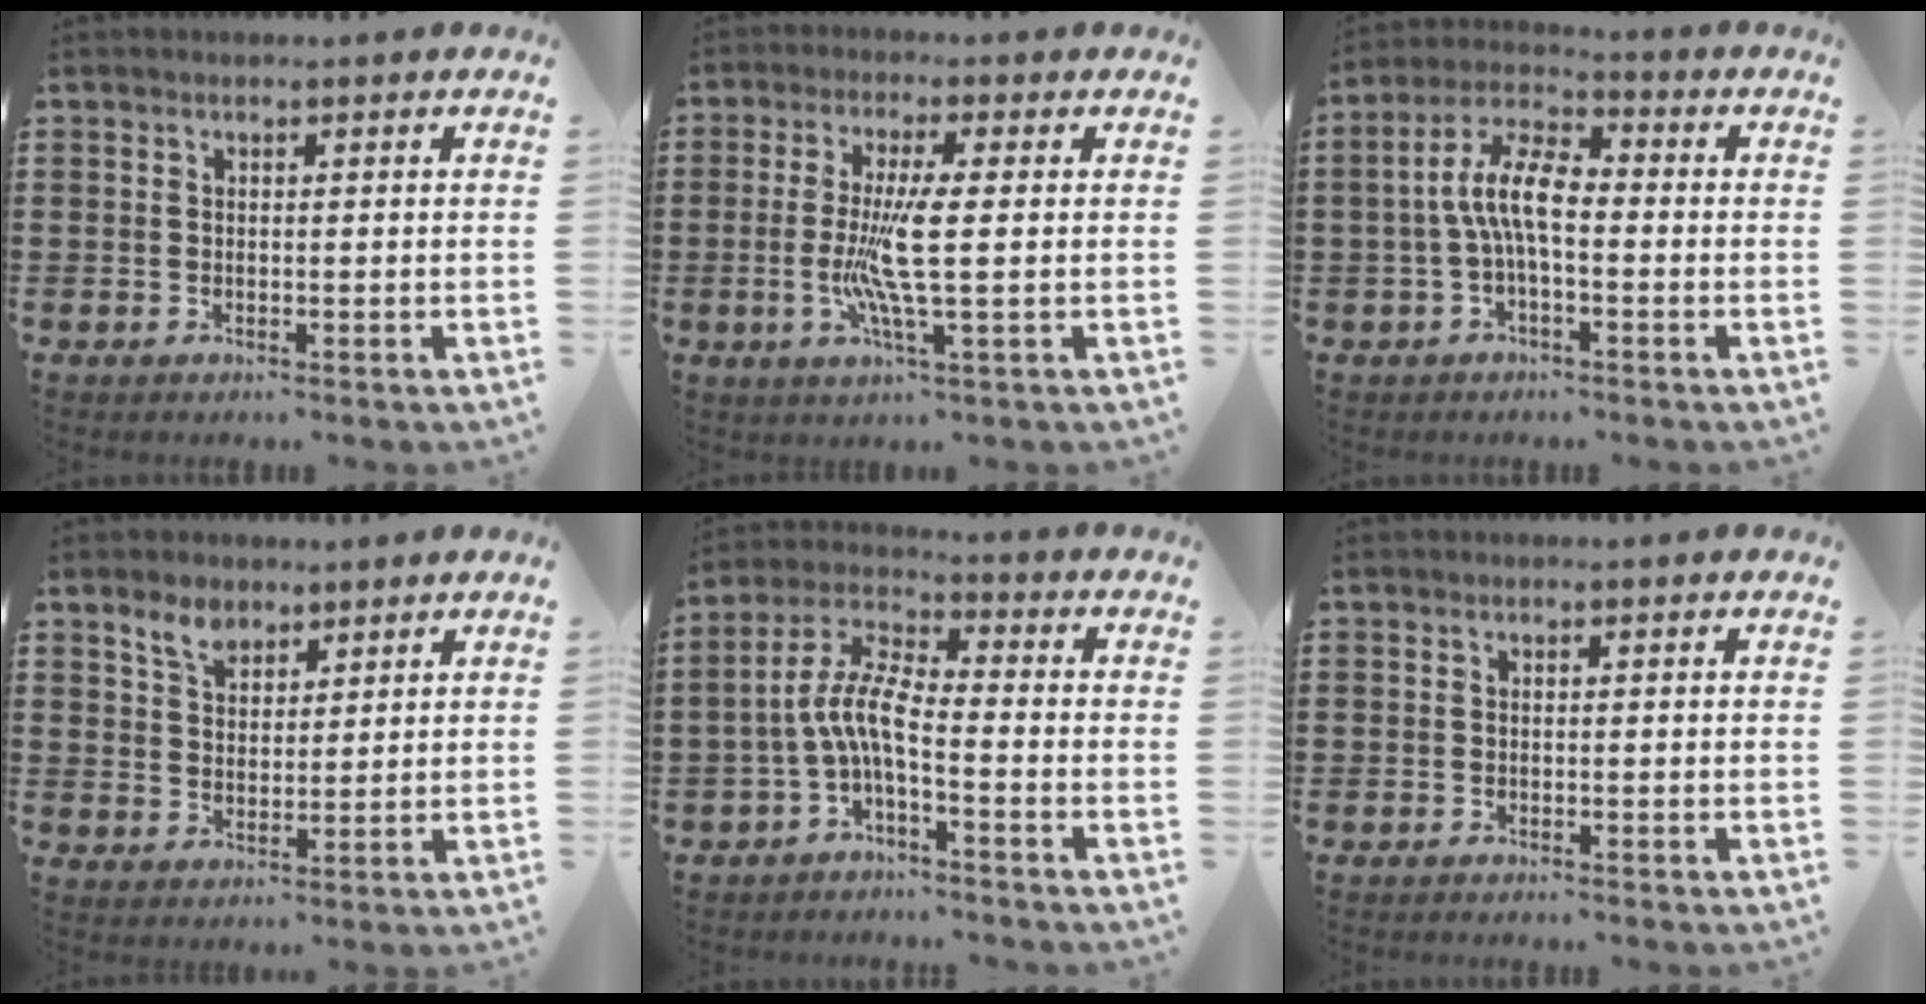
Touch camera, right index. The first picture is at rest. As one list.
[{"total": 7.9, "force": [-0.8, 0.6, 7.8], "torque": [-0.165, -0.019, -0.024]}, {"total": 8.0, "force": [-0.8, 3.1, 7.4], "torque": [-0.166, -0.002, -0.022]}, {"total": 4.2, "force": [3.0, 2.4, 1.7], "torque": [-0.037, 0.006, 0.056]}, {"total": 6.8, "force": [-2.4, 1.8, 6.1], "torque": [-0.154, -0.018, -0.056]}, {"total": 0.6, "force": [-0.6, 0.0, 0.1], "torque": [-0.003, -0.002, -0.012]}]